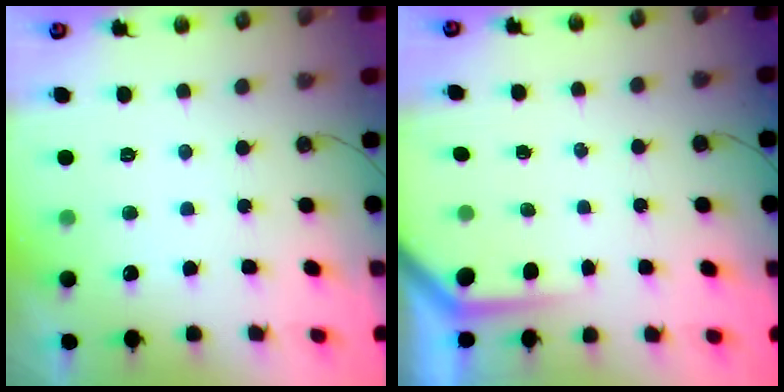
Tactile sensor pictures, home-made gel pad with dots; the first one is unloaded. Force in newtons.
{"total": 2.7, "press": 2.7, "slide": 0.4}